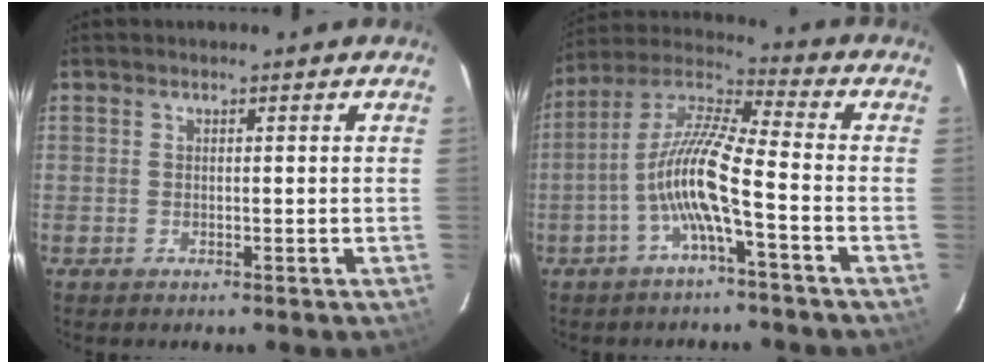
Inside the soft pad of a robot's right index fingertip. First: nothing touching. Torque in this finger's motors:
{"motor_torque": [1.29, -0.85, 0.64, 0.21]}